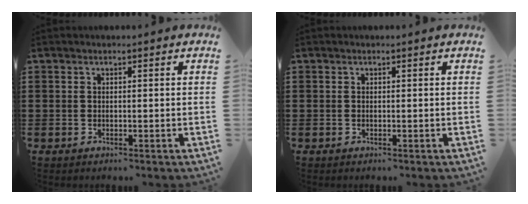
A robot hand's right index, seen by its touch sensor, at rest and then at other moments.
{"total": 0.0}